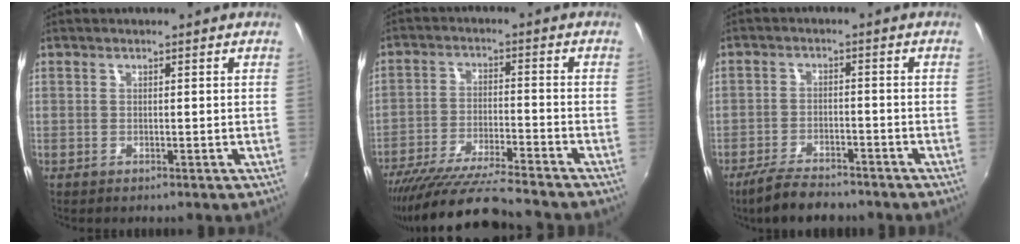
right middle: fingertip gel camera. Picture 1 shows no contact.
{"total": 14.6, "force": [-13.1, 0.4, 6.5], "torque": [-0.139, -0.026, -0.223]}
{"total": 7.5, "force": [-6.2, 2.4, 3.4], "torque": [-0.088, -0.011, -0.108]}